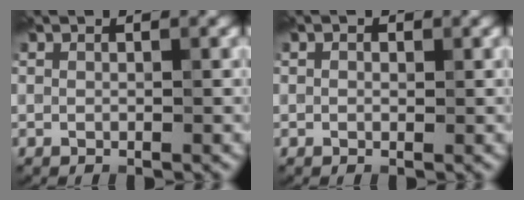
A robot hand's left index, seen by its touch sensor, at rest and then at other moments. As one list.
[{"total": 0.7, "force": [0.3, 0.5, 0.4], "torque": [-0.004, -0.003, -0.001]}]